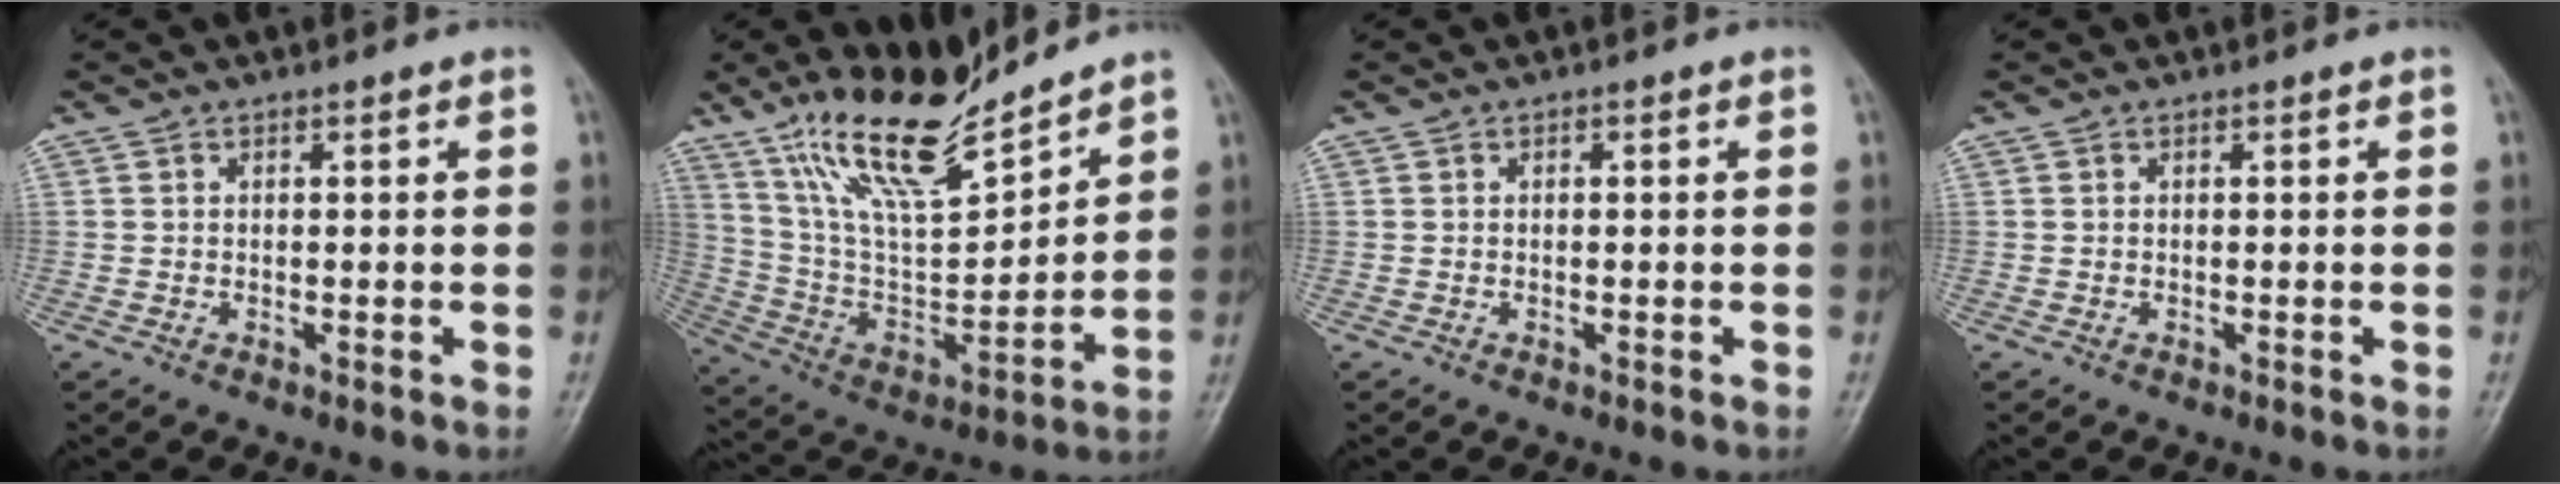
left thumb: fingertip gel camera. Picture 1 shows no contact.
{"total": 17.8, "force": [14.5, 4.5, 9.3], "torque": [-0.140, -0.077, 0.279]}
{"total": 0.0}
{"total": 0.0}